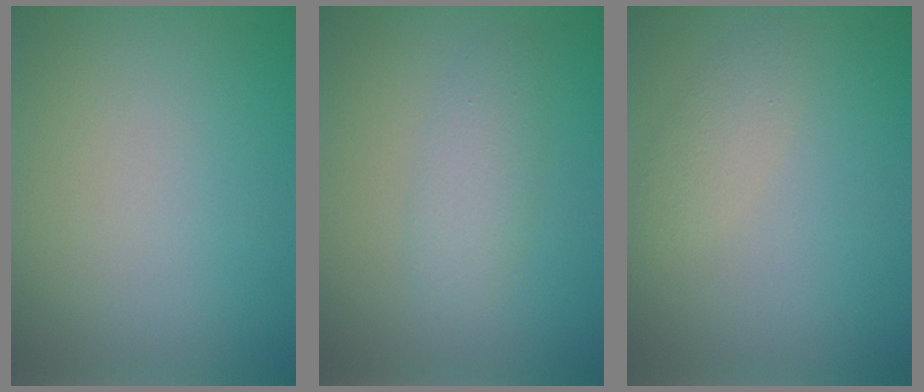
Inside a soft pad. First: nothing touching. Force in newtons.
{"total": 2.3, "press": 2.3, "slide": 0.1}
{"total": 1.6, "press": 1.6, "slide": 0.1}